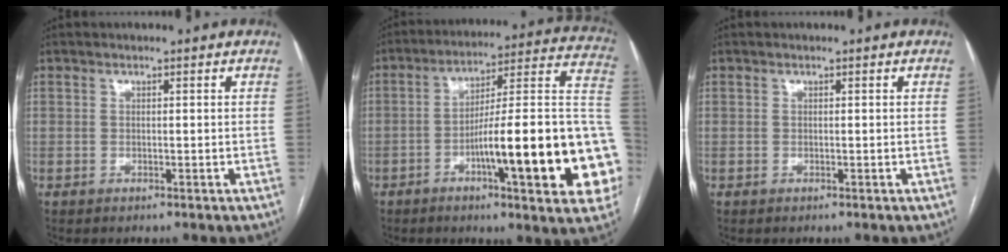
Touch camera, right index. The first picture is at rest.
{"total": 24.9, "force": [-6.4, 2.6, 24.0], "torque": [-0.246, 0.019, -0.089]}
{"total": 0.0}